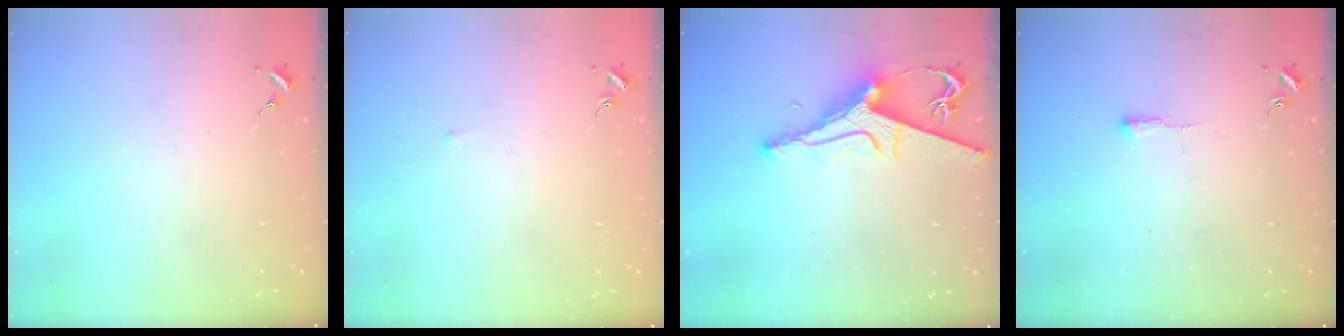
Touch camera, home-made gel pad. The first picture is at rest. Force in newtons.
{"total": 2.6, "press": 2.6, "slide": 0.3}
{"total": 10.0, "press": 9.9, "slide": 1.1}
{"total": 2.4, "press": 2.4, "slide": 0.4}